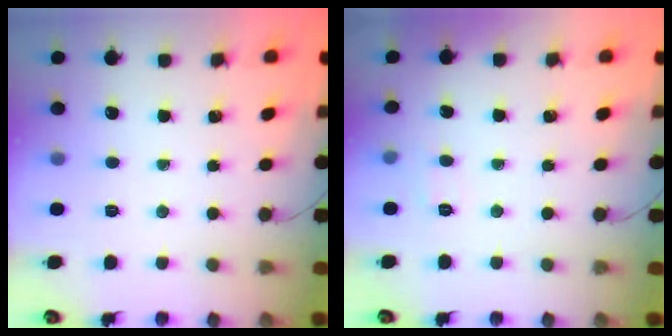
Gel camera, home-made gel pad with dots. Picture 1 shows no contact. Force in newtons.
{"total": 3.1, "press": 2.7, "slide": 1.5}